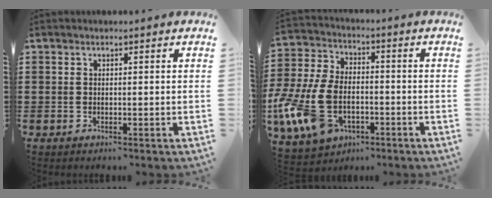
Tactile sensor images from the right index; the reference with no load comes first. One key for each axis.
{"total": 12.6, "fx": -4.4, "fy": 7.8, "fz": 8.8, "tx": -0.230, "ty": 0.001, "tz": -0.086}